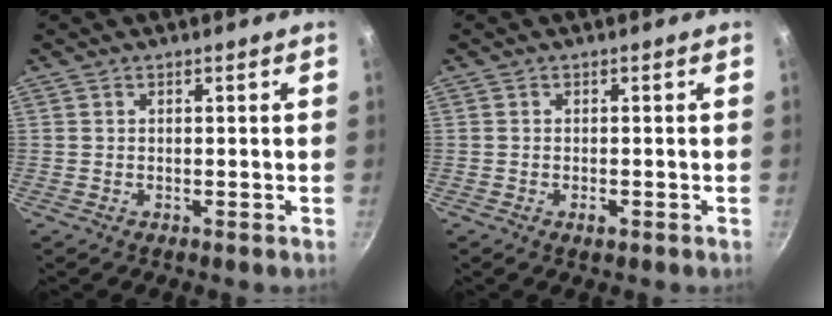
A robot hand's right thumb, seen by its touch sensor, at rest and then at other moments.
{"total": 1.2, "force": [-0.6, 0.5, 0.9], "torque": [-0.016, 0.001, -0.011]}